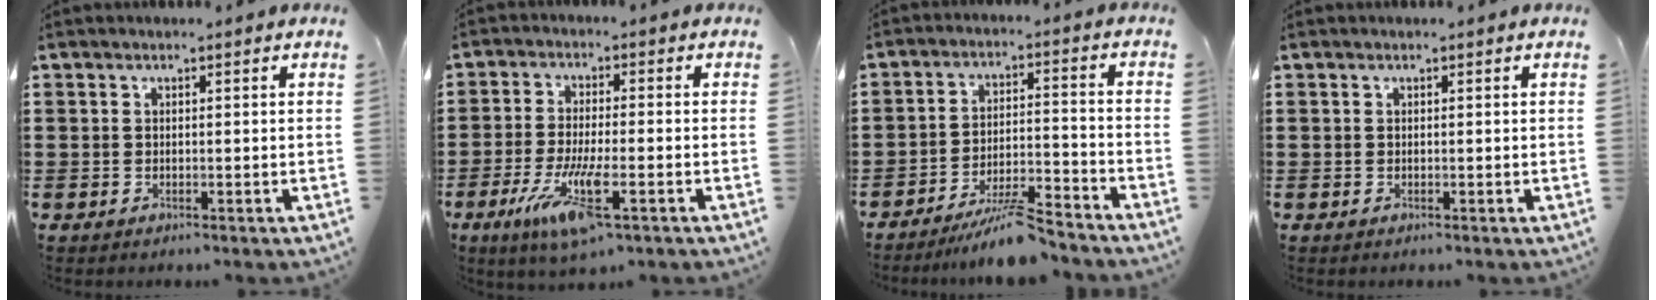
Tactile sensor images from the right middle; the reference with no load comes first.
{"total": 8.9, "force": [-3.7, 2.1, 7.8], "torque": [-0.162, -0.012, -0.067]}
{"total": 7.2, "force": [-6.4, 0.2, 3.2], "torque": [-0.060, -0.003, -0.120]}
{"total": 0.0}